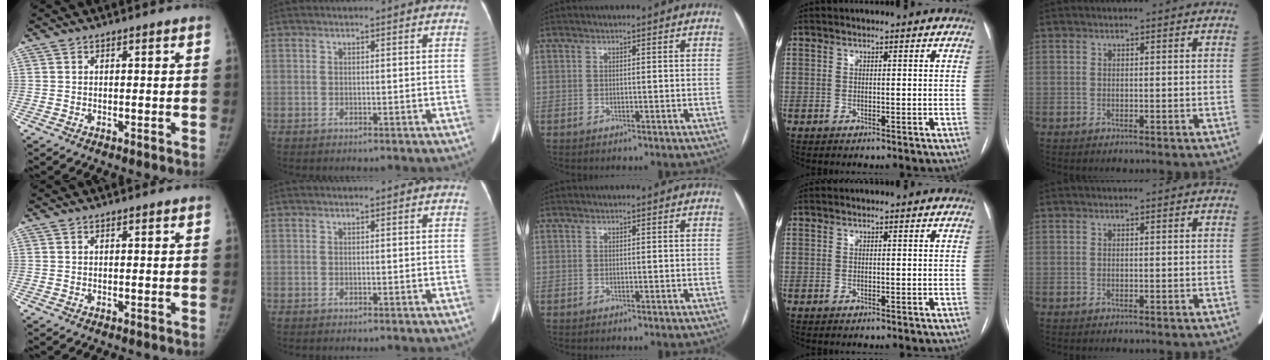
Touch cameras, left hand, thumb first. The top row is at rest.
{}